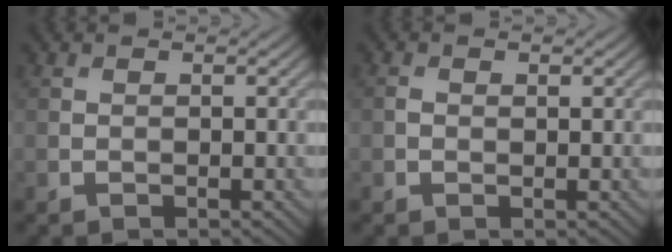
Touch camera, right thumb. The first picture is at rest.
{"total": 0.8, "force": [0.2, 0.5, 0.6], "torque": [-0.010, 0.000, 0.001]}